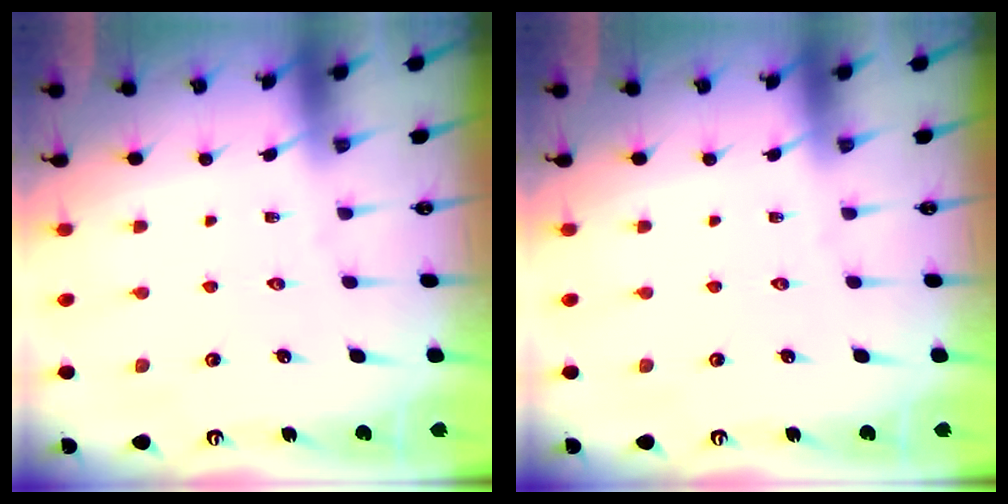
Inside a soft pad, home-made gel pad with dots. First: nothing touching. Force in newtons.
{"total": 0.0}